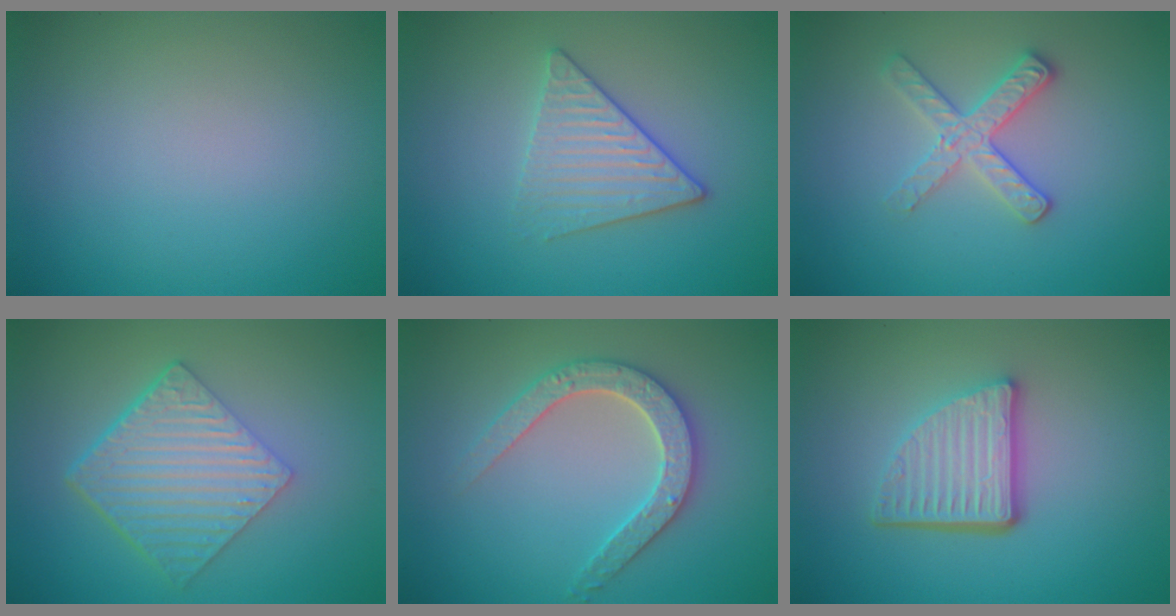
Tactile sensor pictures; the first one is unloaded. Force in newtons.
{"total": 3.4, "press": 3.1, "slide": 1.3}
{"total": 2.7, "press": 2.6, "slide": 0.9}
{"total": 6.3, "press": 4.3, "slide": 4.6}
{"total": 3.3, "press": 3.3, "slide": 0.6}
{"total": 4.8, "press": 3.4, "slide": 3.3}